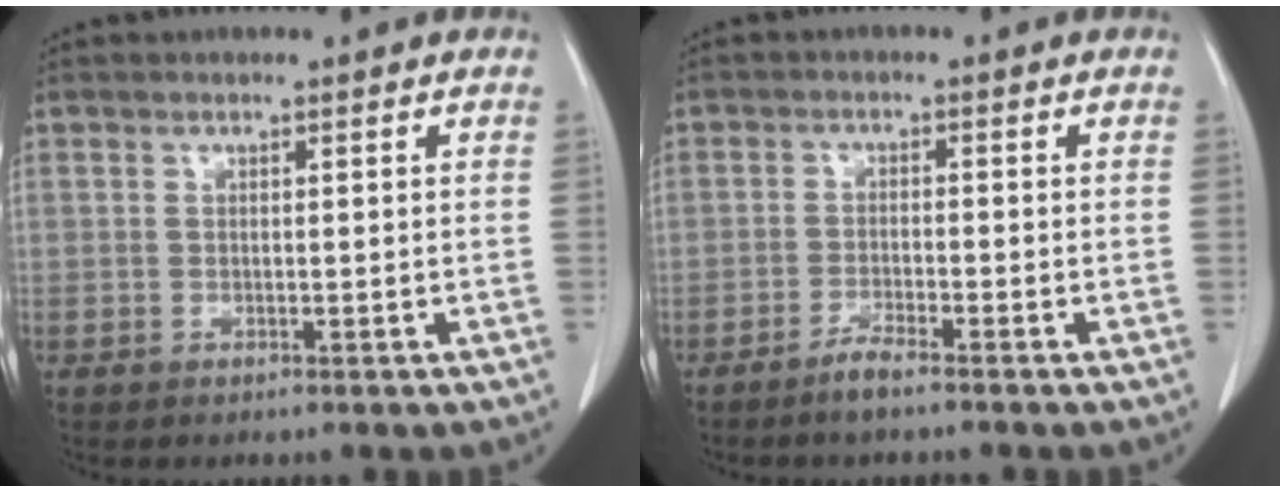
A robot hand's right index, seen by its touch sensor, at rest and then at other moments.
{"total": 2.6, "force": [-2.2, -0.2, 1.5], "torque": [-0.035, -0.003, -0.045]}